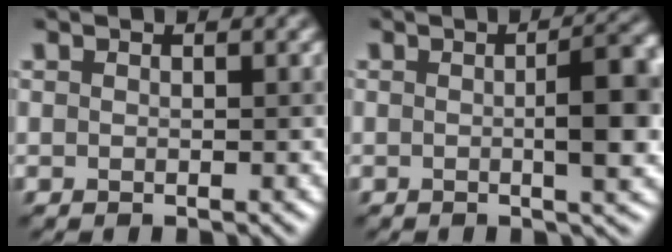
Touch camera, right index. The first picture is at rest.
{"total": 5.4, "force": [-0.1, 1.2, 5.3], "torque": [-0.071, 0.003, 0.000]}